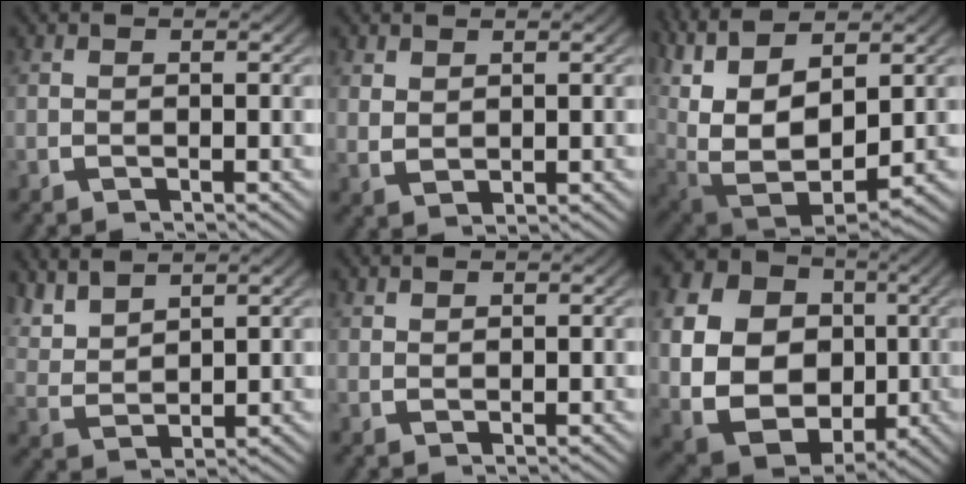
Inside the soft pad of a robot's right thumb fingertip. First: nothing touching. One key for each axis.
{"total": 1.8, "fx": 1.0, "fy": 1.0, "fz": 1.1, "tx": -0.023, "ty": -0.006, "tz": 0.032}
{"total": 15.5, "fx": 0.1, "fy": 11.2, "fz": 10.7, "tx": -0.262, "ty": -0.064, "tz": 0.028}
{"total": 4.5, "fx": 2.7, "fy": 2.5, "fz": 2.7, "tx": -0.062, "ty": -0.006, "tz": 0.064}
{"total": 0.9, "fx": 0.9, "fy": 0.1, "fz": 0.1, "tx": 0.005, "ty": 0.000, "tz": 0.021}
{"total": 20.9, "fx": -0.4, "fy": 17.1, "fz": 12.0, "tx": -0.282, "ty": -0.067, "tz": 0.006}